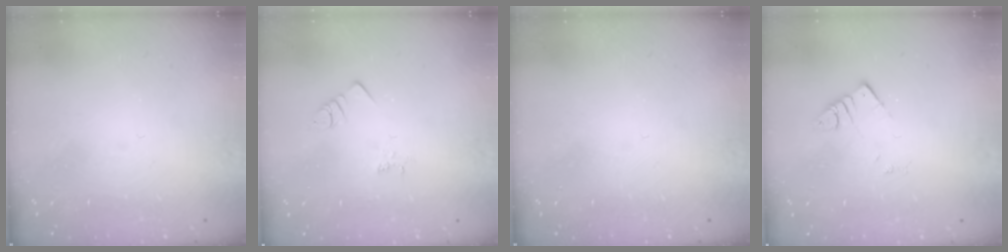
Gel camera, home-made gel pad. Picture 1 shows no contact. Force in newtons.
{"total": 1.4, "press": 1.4, "slide": 0.3}
{"total": 0.0}
{"total": 2.6, "press": 2.6, "slide": 0.1}